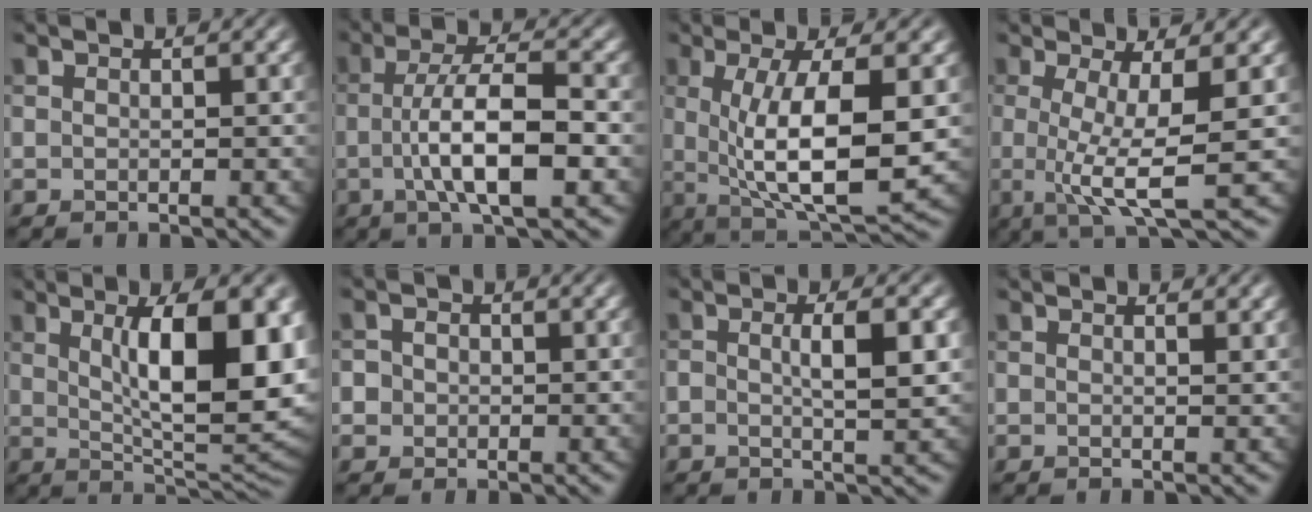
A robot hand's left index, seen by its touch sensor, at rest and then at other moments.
{"total": 7.2, "force": [-1.2, 1.9, 6.9], "torque": [-0.117, 0.006, -0.024]}
{"total": 8.8, "force": [0.1, 2.4, 8.5], "torque": [-0.140, -0.013, 0.007]}
{"total": 6.3, "force": [-0.4, 1.0, 6.2], "torque": [-0.102, -0.009, -0.006]}
{"total": 12.1, "force": [2.4, 3.9, 11.2], "torque": [-0.149, -0.006, 0.044]}
{"total": 2.5, "force": [0.4, 2.3, 0.8], "torque": [0.000, 0.009, -0.007]}
{"total": 3.4, "force": [0.2, 0.7, 3.3], "torque": [-0.054, 0.002, 0.003]}
{"total": 1.0, "force": [0.8, 0.3, 0.6], "torque": [-0.009, 0.000, 0.009]}